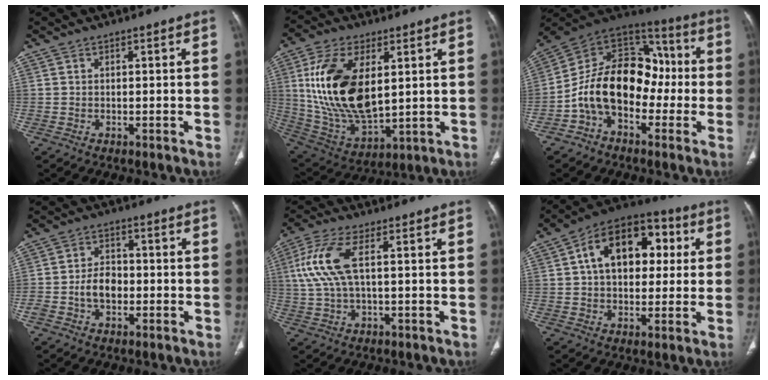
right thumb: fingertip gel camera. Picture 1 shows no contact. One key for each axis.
{"total": 20.5, "fx": 4.3, "fy": 10.7, "fz": 16.9, "tx": -0.325, "ty": -0.023, "tz": 0.090}
{"total": 17.6, "fx": -3.6, "fy": 12.2, "fz": 12.2, "tx": -0.172, "ty": 0.064, "tz": -0.074}
{"total": 5.6, "fx": -1.4, "fy": 3.9, "fz": 3.8, "tx": -0.060, "ty": 0.020, "tz": -0.029}
{"total": 9.1, "fx": 1.8, "fy": 3.2, "fz": 8.3, "tx": -0.216, "ty": 0.013, "tz": 0.036}
{"total": 17.5, "fx": 3.7, "fy": 11.4, "fz": 12.7, "tx": -0.162, "ty": 0.023, "tz": 0.051}